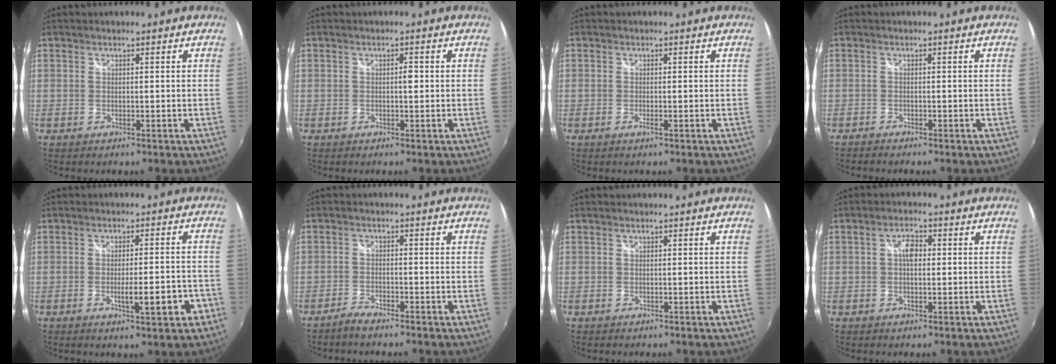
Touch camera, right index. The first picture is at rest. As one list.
[{"total": 1.2, "force": [0.0, 0.6, 1.0], "torque": [-0.015, 0.004, -0.002]}, {"total": 1.0, "force": [-0.5, -0.2, 0.8], "torque": [-0.014, -0.001, -0.010]}, {"total": 1.3, "force": [-1.3, 0.2, 0.2], "torque": [-0.011, -0.008, -0.027]}, {"total": 7.1, "force": [-3.1, 1.1, 6.3], "torque": [-0.101, -0.011, -0.042]}, {"total": 2.8, "force": [-2.6, 0.4, 1.0], "torque": [-0.038, -0.003, -0.054]}, {"total": 0.0}, {"total": 3.2, "force": [0.3, 1.8, 2.6], "torque": [-0.044, 0.009, 0.002]}]